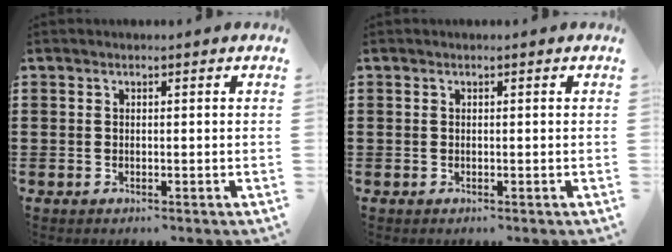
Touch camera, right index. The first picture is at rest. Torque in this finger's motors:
{"motor_torque": [0.00, 0.00, 0.01, 0.00]}